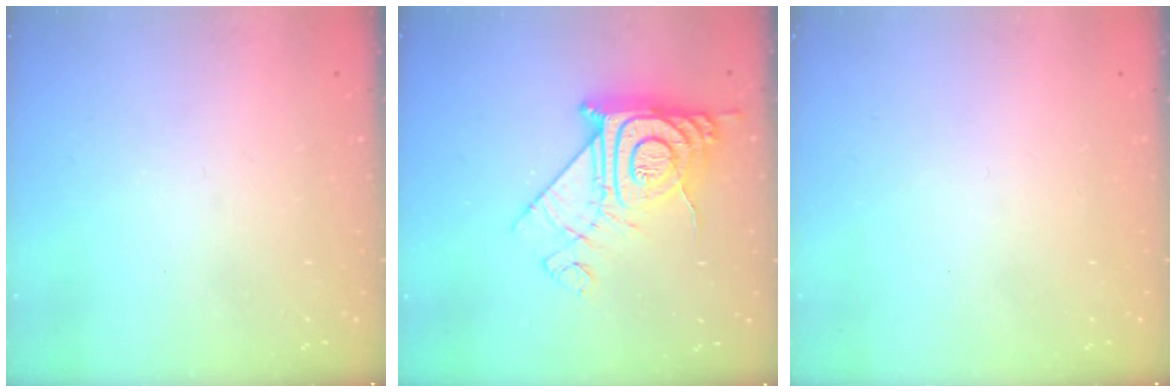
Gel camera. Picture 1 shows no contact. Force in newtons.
{"total": 16.0, "press": 15.9, "slide": 1.3}
{"total": 1.5, "press": 1.5, "slide": 0.1}